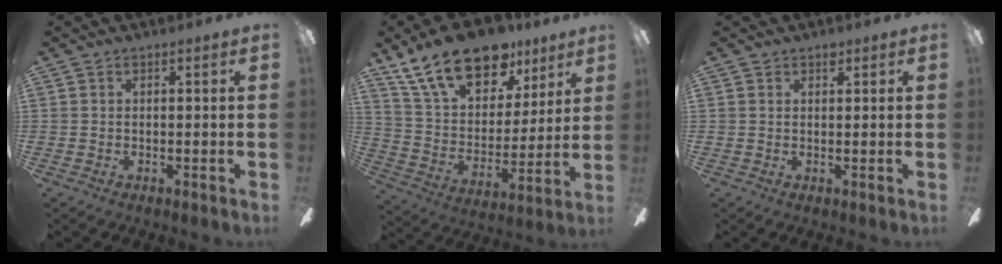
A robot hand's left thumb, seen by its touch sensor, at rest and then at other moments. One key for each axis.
{"total": 21.7, "fx": 14.5, "fy": 11.3, "fz": 11.5, "tx": -0.198, "ty": -0.080, "tz": 0.261}
{"total": 1.3, "fx": 1.0, "fy": 0.7, "fz": 0.5, "tx": -0.002, "ty": -0.002, "tz": 0.016}